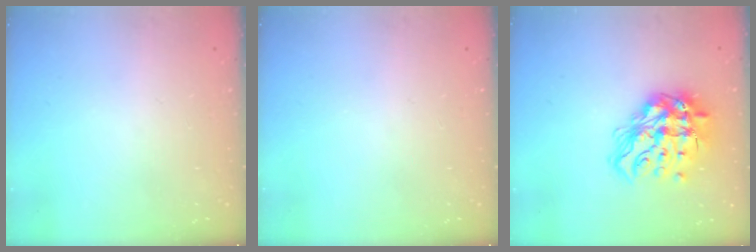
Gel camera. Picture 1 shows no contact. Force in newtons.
{"total": 0.0}
{"total": 18.6, "press": 18.6, "slide": 1.7}